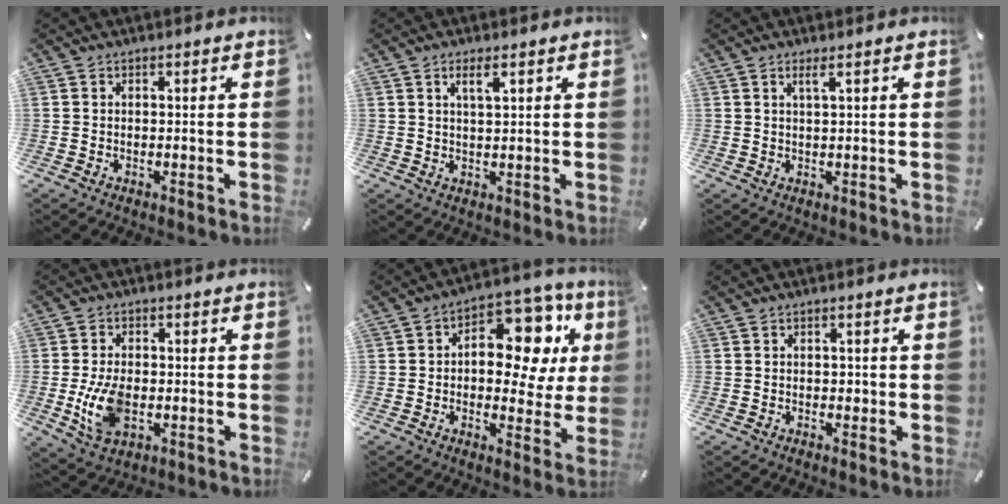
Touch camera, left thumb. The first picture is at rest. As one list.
[{"total": 3.6, "force": [1.9, 0.9, 3.0], "torque": [-0.056, -0.001, 0.030]}, {"total": 2.4, "force": [1.3, 0.1, 1.9], "torque": [-0.041, -0.002, 0.023]}, {"total": 9.2, "force": [-1.7, 5.9, 6.9], "torque": [-0.150, -0.003, -0.031]}, {"total": 15.8, "force": [5.0, 10.0, 11.3], "torque": [-0.136, -0.038, 0.085]}, {"total": 1.0, "force": [-0.1, 0.8, 0.5], "torque": [-0.008, 0.004, -0.003]}]